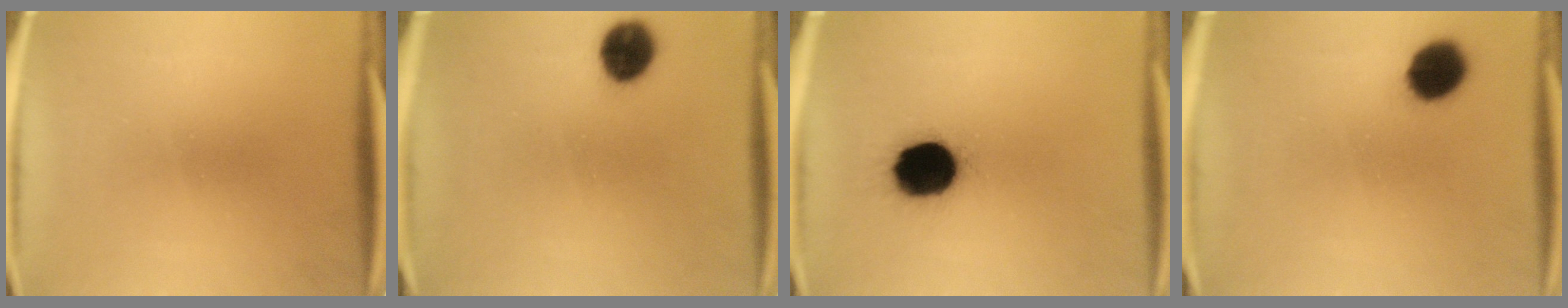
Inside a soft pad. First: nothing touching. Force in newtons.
{"total": 8.3}
{"total": 15.9}
{"total": 8.7}